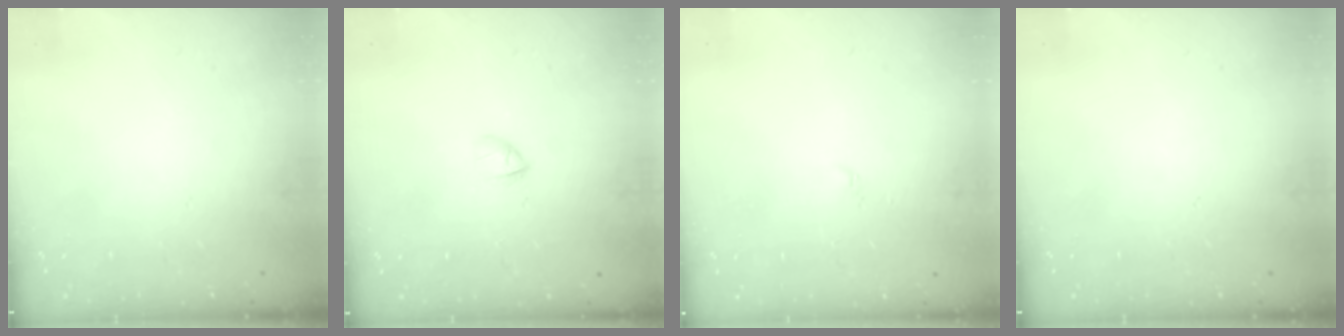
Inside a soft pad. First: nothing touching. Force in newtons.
{"total": 2.4, "press": 2.2, "slide": 0.8}
{"total": 1.9, "press": 1.9, "slide": 0.3}
{"total": 0.0}